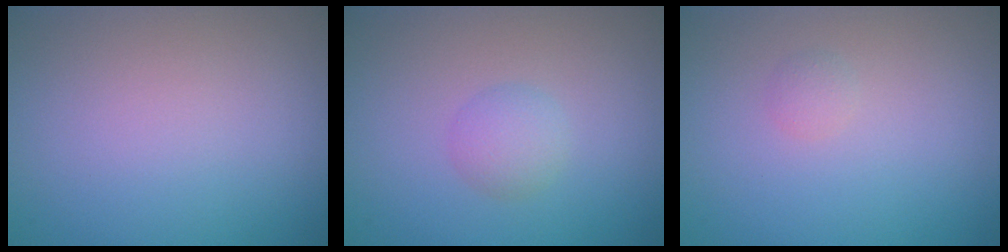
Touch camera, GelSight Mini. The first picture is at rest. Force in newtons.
{"total": 1.7, "press": 1.7, "slide": 0.0}
{"total": 0.7, "press": 0.7, "slide": 0.0}